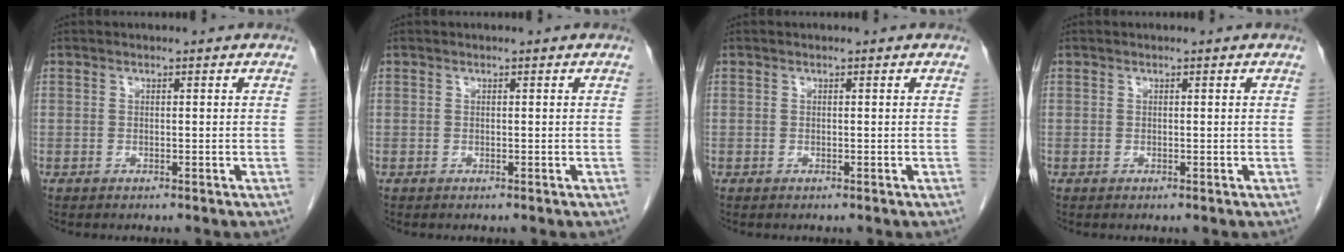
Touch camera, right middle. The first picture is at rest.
{"total": 0.0}
{"total": 0.0}
{"total": 0.0}